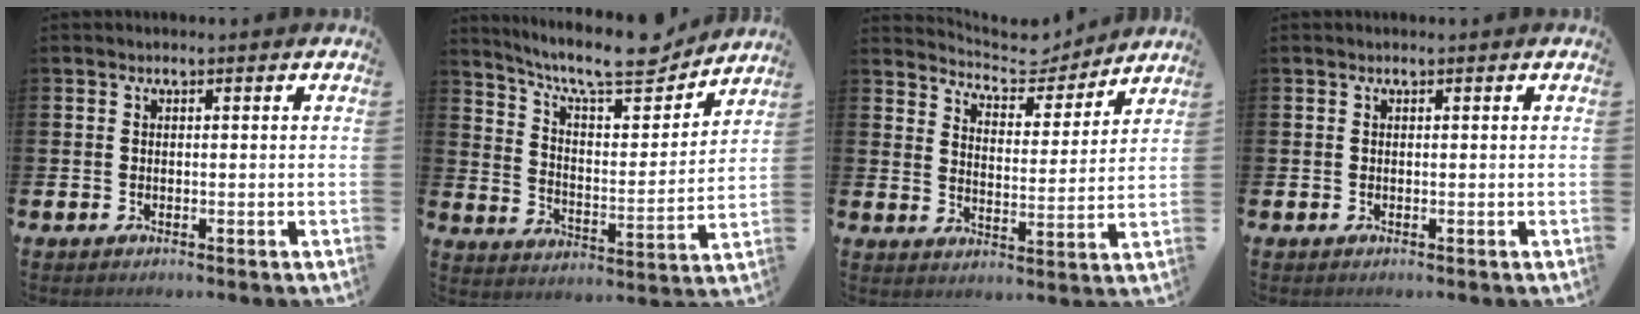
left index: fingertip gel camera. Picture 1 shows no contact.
{"total": 10.3, "force": [9.1, 2.3, 4.2], "torque": [-0.098, -0.065, 0.155]}
{"total": 5.8, "force": [5.3, 2.0, 0.8], "torque": [-0.034, -0.046, 0.088]}
{"total": 0.0}